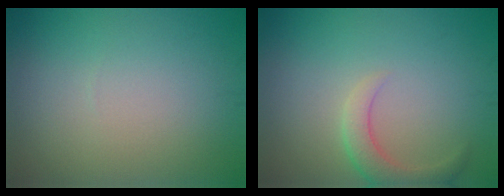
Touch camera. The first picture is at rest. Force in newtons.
{"total": 2.7, "press": 2.7, "slide": 0.2}